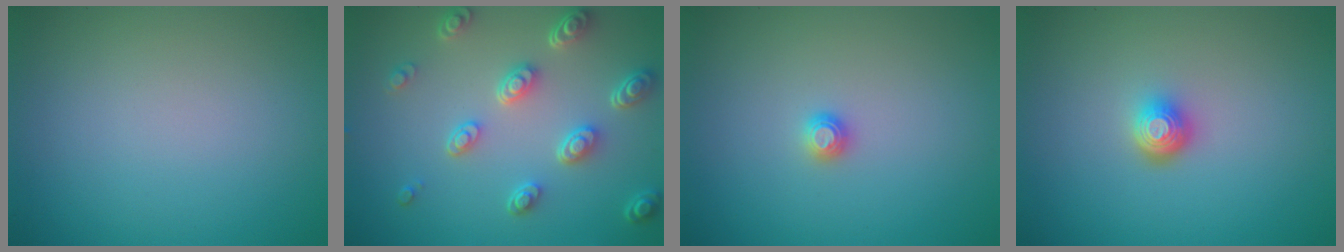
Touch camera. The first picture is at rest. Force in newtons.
{"total": 5.0, "press": 3.7, "slide": 3.3}
{"total": 1.0, "press": 1.0, "slide": 0.1}
{"total": 2.0, "press": 1.5, "slide": 1.4}